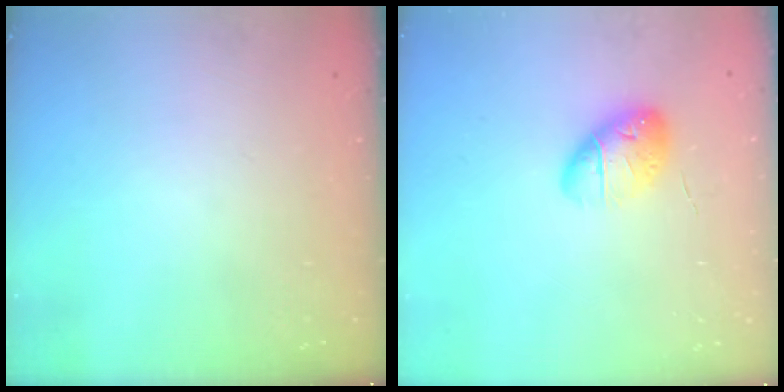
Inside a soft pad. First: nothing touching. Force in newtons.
{"total": 11.3, "press": 11.0, "slide": 2.7}